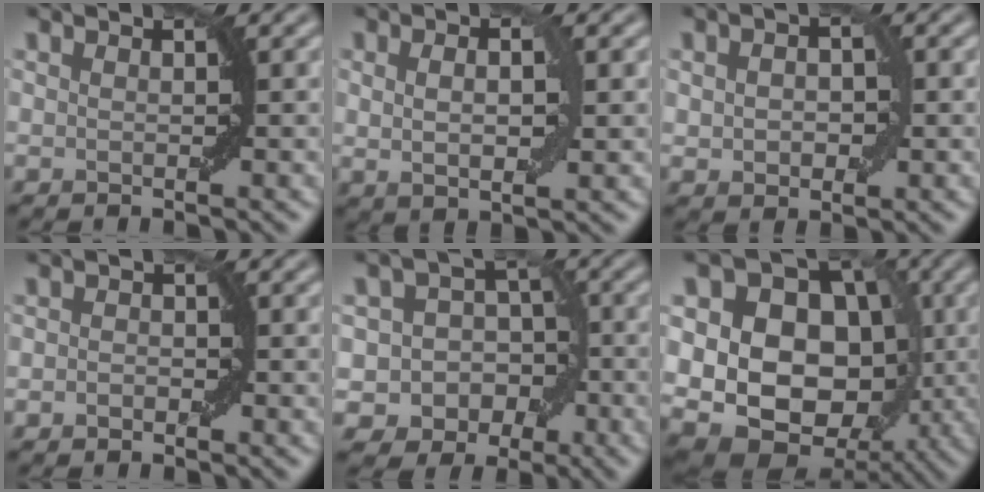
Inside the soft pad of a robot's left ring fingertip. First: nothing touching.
{"total": 3.6, "force": [0.7, 1.4, 3.3], "torque": [-0.064, 0.001, 0.013]}
{"total": 3.1, "force": [0.2, 2.1, 2.3], "torque": [-0.038, 0.004, 0.003]}
{"total": 1.1, "force": [-0.5, 0.7, 0.6], "torque": [-0.010, 0.002, -0.009]}
{"total": 9.6, "force": [-3.6, 8.4, 2.7], "torque": [-0.022, 0.008, -0.079]}
{"total": 14.9, "force": [0.6, 11.7, 9.2], "torque": [-0.122, 0.008, -0.005]}